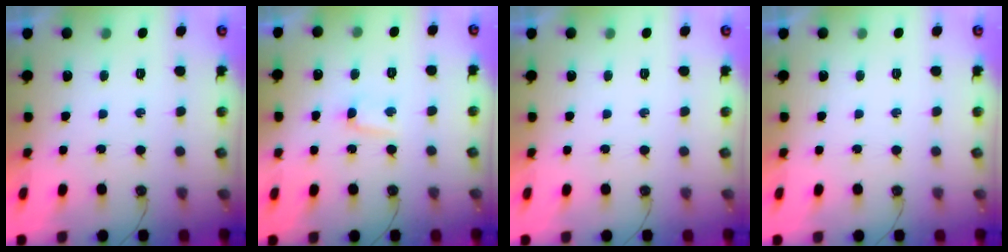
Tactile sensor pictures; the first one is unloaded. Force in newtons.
{"total": 2.5, "press": 2.3, "slide": 0.8}
{"total": 0.0}
{"total": 0.0}